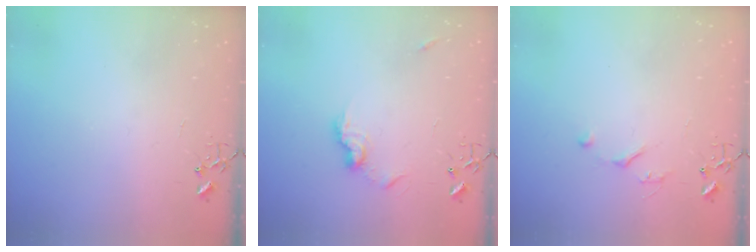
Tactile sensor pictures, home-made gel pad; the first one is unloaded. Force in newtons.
{"total": 8.8, "press": 8.8, "slide": 0.4}
{"total": 4.3, "press": 4.3, "slide": 0.6}